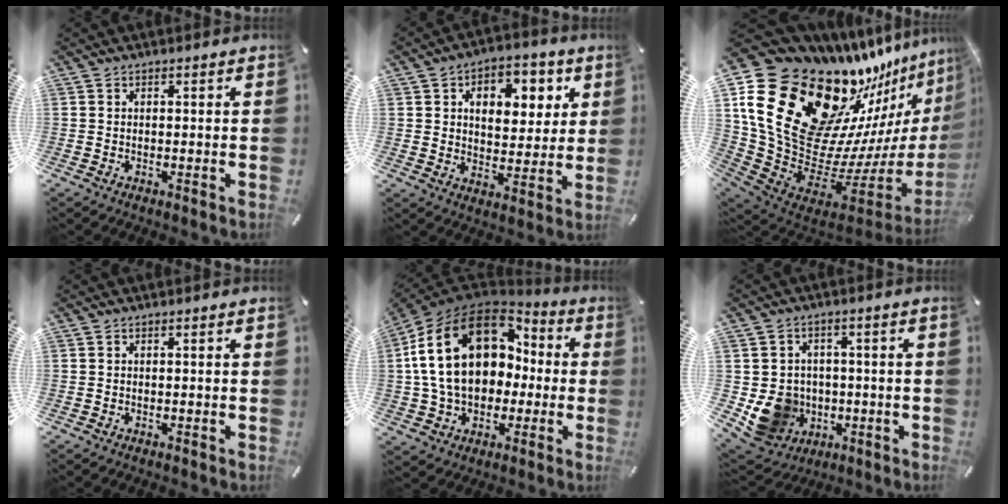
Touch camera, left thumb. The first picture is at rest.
{"total": 9.7, "force": [4.0, 7.4, 4.9], "torque": [-0.059, -0.018, 0.064]}
{"total": 26.6, "force": [11.0, 18.4, 15.7], "torque": [-0.234, -0.139, 0.251]}
{"total": 0.0}
{"total": 22.0, "force": [3.1, 16.5, 14.2], "torque": [-0.293, 0.010, 0.058]}
{"total": 10.7, "force": [-1.5, 10.1, 3.4], "torque": [-0.082, 0.008, -0.017]}